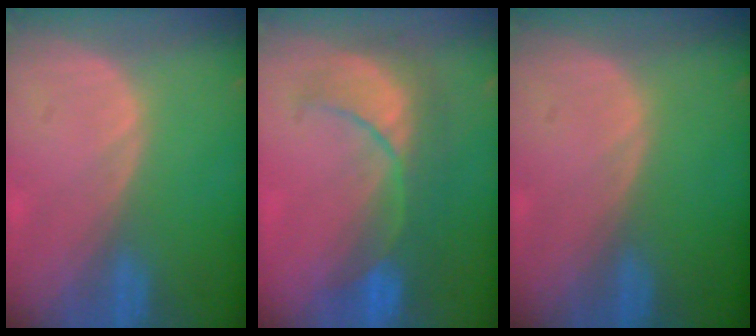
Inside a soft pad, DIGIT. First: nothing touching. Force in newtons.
{"total": 8.4, "press": 8.3, "slide": 1.3}
{"total": 0.0}